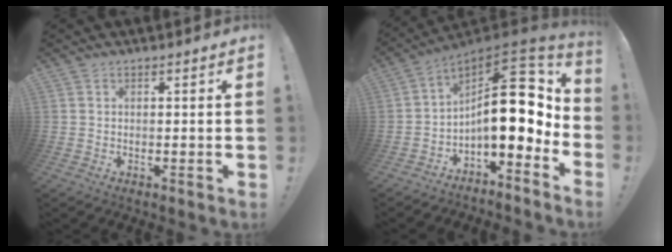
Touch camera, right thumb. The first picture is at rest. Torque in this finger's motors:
{"motor_torque": [2.28, 2.73, 1.36, -1.41, 0.15]}